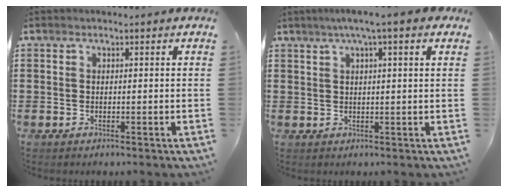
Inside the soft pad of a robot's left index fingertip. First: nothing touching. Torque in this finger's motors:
{"motor_torque": [1.26, -0.71, 0.81, 0.17]}